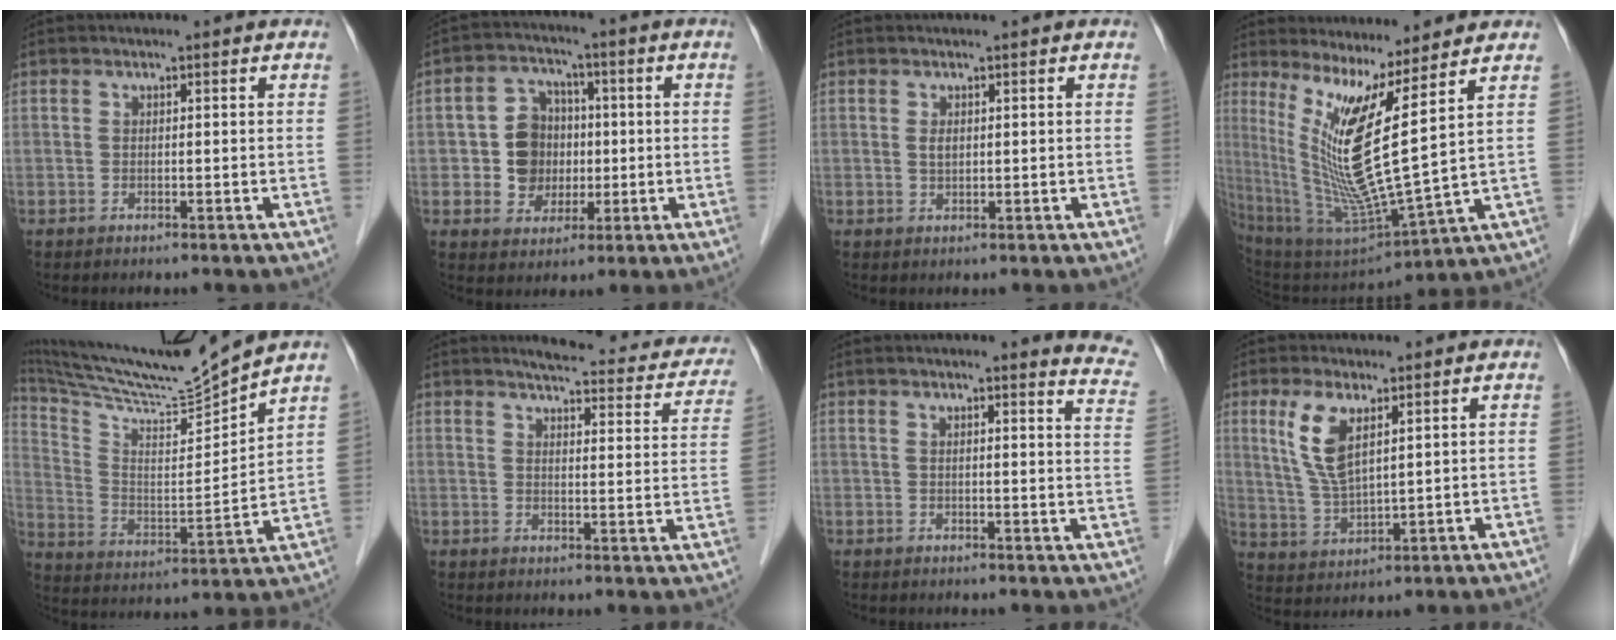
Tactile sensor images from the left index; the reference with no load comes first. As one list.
[{"total": 7.8, "force": [-0.4, 7.1, 3.2], "torque": [-0.065, 0.020, -0.004]}, {"total": 1.1, "force": [0.4, 0.7, 0.7], "torque": [-0.015, 0.002, 0.010]}, {"total": 13.1, "force": [5.5, -1.0, 11.9], "torque": [-0.245, -0.039, 0.113]}, {"total": 17.2, "force": [16.0, -1.8, 6.0], "torque": [-0.126, -0.033, 0.281]}, {"total": 16.6, "force": [14.7, 3.4, 6.8], "torque": [-0.061, -0.019, 0.153]}, {"total": 9.4, "force": [8.6, -0.1, 3.8], "torque": [-0.026, -0.050, 0.065]}, {"total": 7.1, "force": [3.4, 1.9, 5.9], "torque": [-0.130, -0.001, 0.075]}]